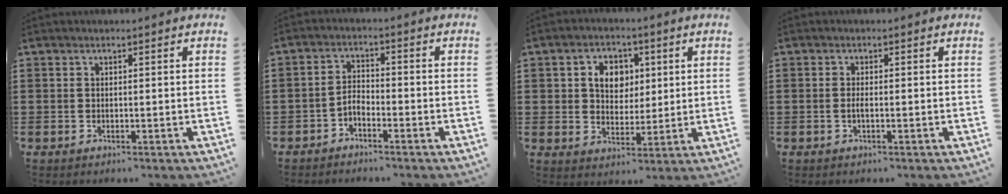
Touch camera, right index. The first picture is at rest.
{"total": 2.4, "force": [-2.0, 0.9, 1.0], "torque": [-0.030, 0.006, -0.043]}
{"total": 5.9, "force": [1.3, 4.7, 3.3], "torque": [-0.076, 0.014, 0.018]}
{"total": 1.2, "force": [-0.4, 0.2, 1.1], "torque": [-0.029, -0.003, -0.010]}